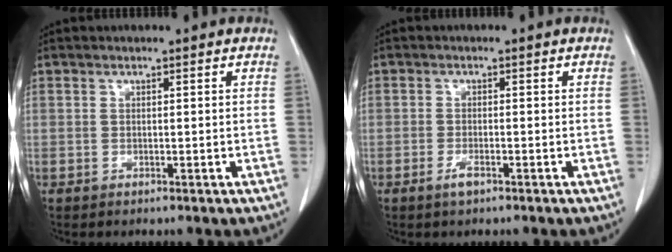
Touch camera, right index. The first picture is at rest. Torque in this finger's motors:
{"motor_torque": [-0.02, 0.02, 0.03, 0.01]}